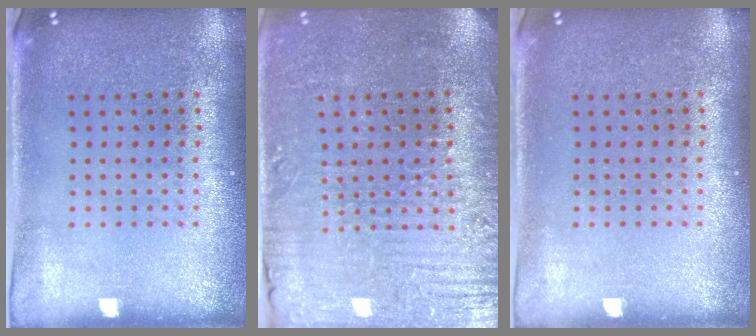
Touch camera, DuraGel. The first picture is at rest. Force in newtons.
{"total": 3.8, "press": 3.6, "slide": 1.2}
{"total": 0.0}